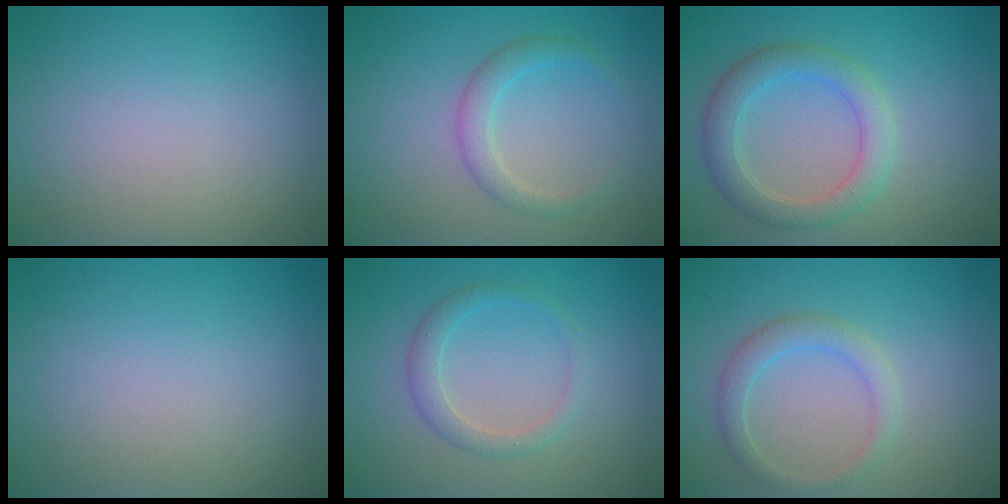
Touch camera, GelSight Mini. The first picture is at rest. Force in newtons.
{"total": 2.2, "press": 2.2, "slide": 0.0}
{"total": 3.8, "press": 3.8, "slide": 0.1}
{"total": 0.0}
{"total": 2.0, "press": 2.0, "slide": 0.1}
{"total": 2.3, "press": 2.3, "slide": 0.2}